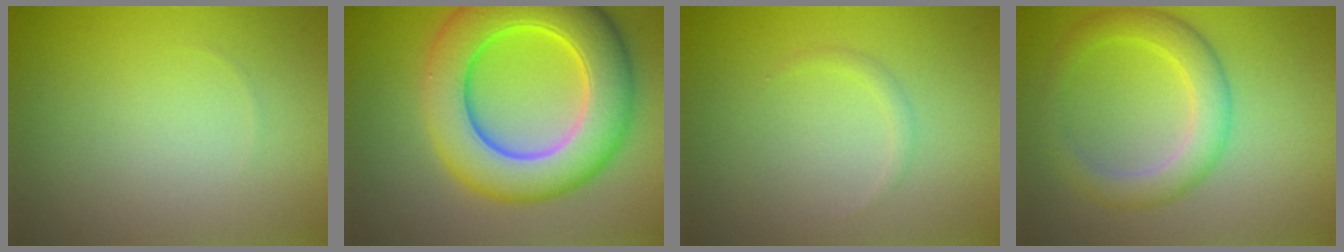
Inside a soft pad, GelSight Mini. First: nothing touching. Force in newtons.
{"total": 10.6, "press": 10.6, "slide": 0.2}
{"total": 0.7, "press": 0.7, "slide": 0.0}
{"total": 3.9, "press": 3.9, "slide": 0.1}